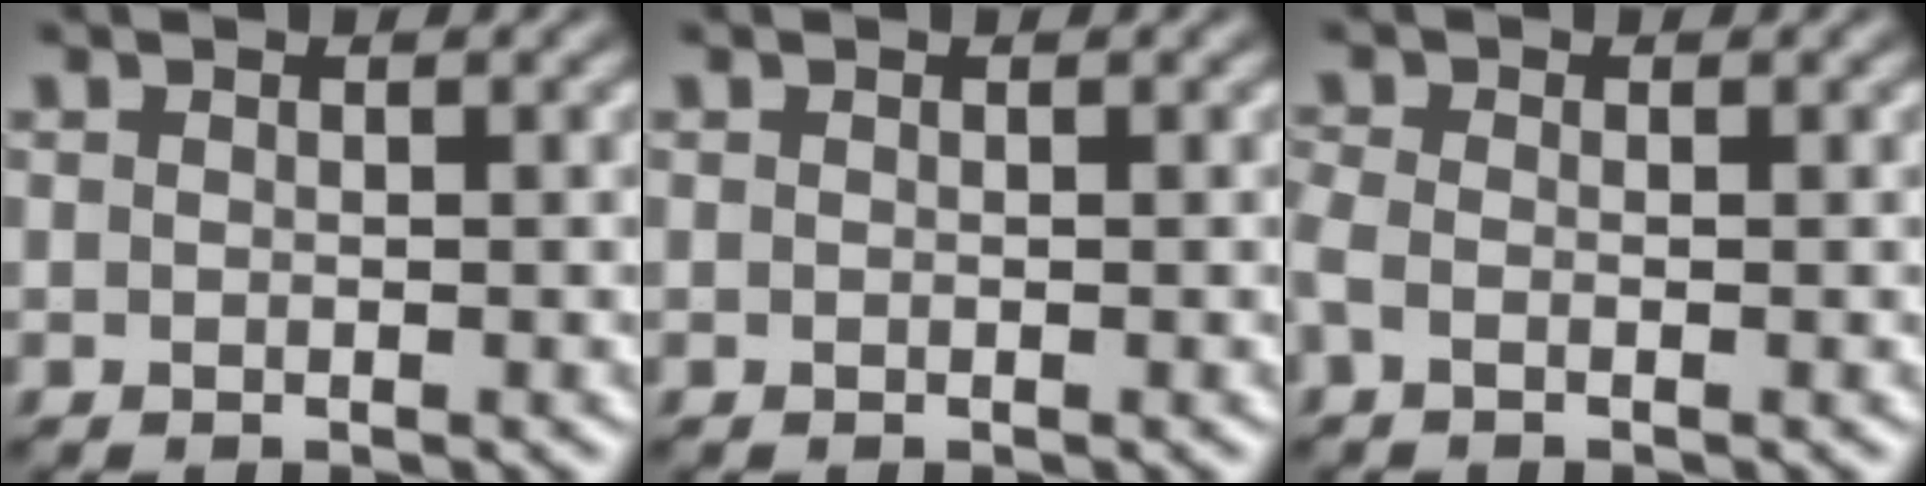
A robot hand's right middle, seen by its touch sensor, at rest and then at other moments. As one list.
[{"total": 0.0}, {"total": 1.4, "force": [-0.7, 0.7, 1.0], "torque": [-0.031, -0.005, -0.023]}]